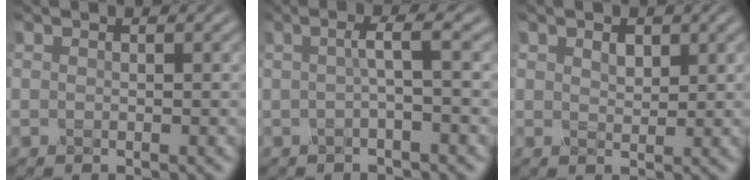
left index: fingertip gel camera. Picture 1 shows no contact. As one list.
[{"total": 2.1, "force": [-0.4, 0.2, 2.0], "torque": [-0.036, 0.008, -0.014]}, {"total": 1.4, "force": [0.6, 0.9, 0.8], "torque": [-0.019, -0.001, 0.013]}]